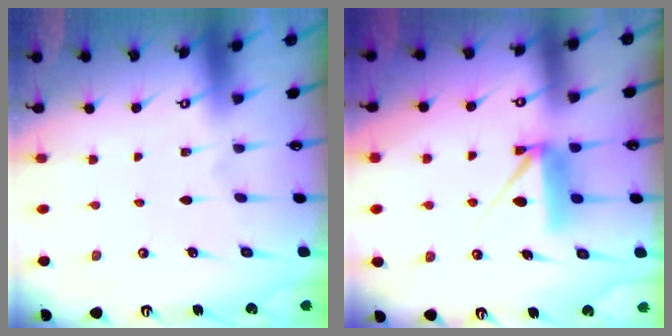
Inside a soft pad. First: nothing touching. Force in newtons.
{"total": 8.6, "press": 8.6, "slide": 0.1}